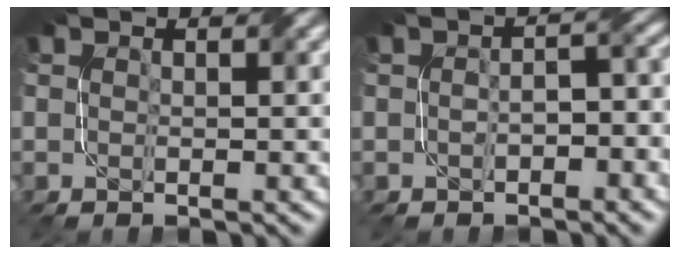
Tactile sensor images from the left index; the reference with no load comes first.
{"total": 2.9, "force": [-0.9, 1.6, 2.2], "torque": [-0.033, 0.004, -0.011]}